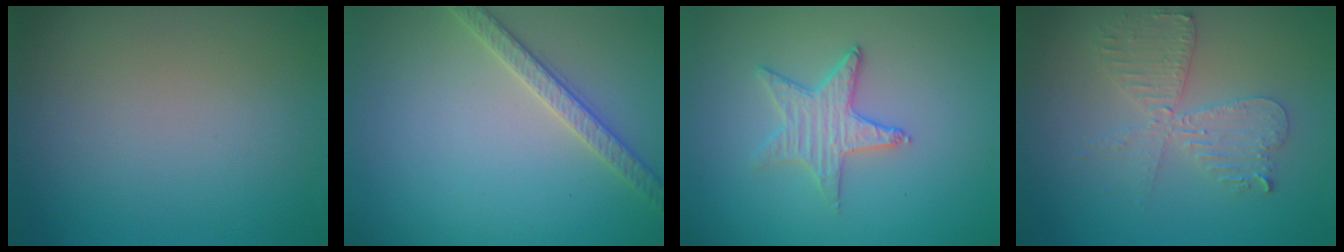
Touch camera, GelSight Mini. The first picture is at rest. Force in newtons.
{"total": 2.6, "press": 2.5, "slide": 0.5}
{"total": 2.8, "press": 2.8, "slide": 0.4}
{"total": 4.1, "press": 3.5, "slide": 2.2}